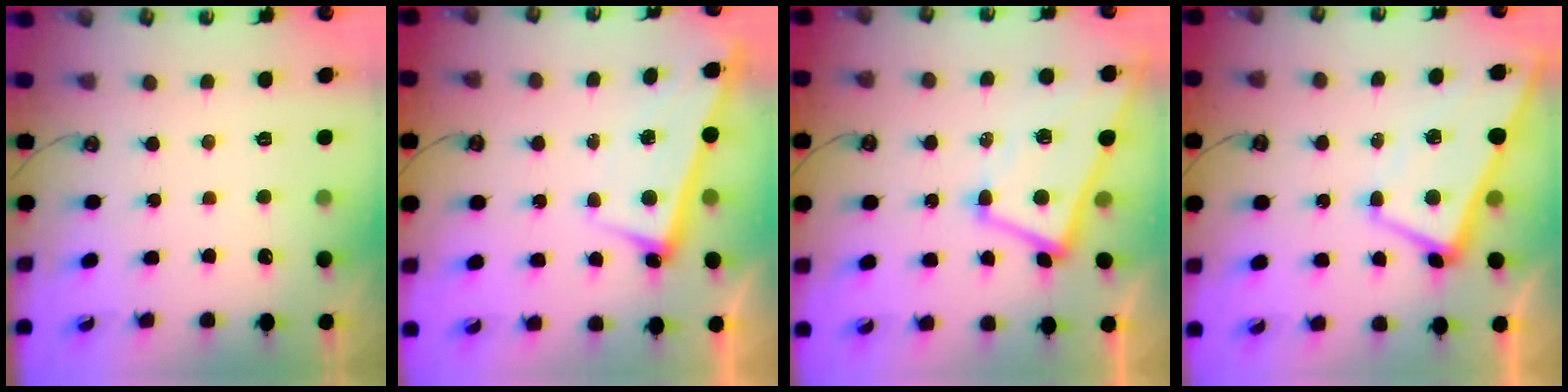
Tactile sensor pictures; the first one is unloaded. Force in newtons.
{"total": 2.7, "press": 2.5, "slide": 0.9}
{"total": 1.1, "press": 0.7, "slide": 0.9}
{"total": 1.2, "press": 1.0, "slide": 0.7}